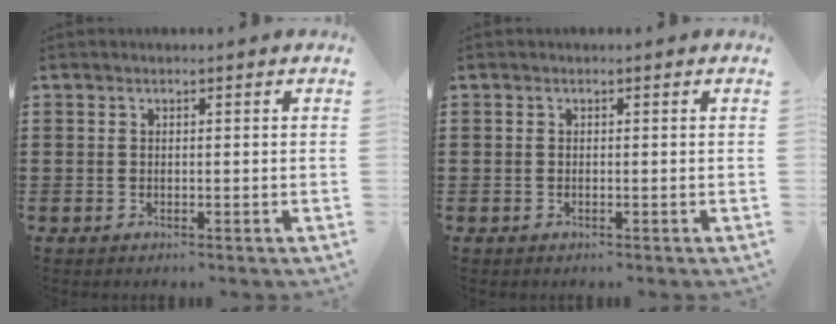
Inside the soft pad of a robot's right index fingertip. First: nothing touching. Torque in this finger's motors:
{"motor_torque": [-0.32, 0.19, -0.17, -0.01]}